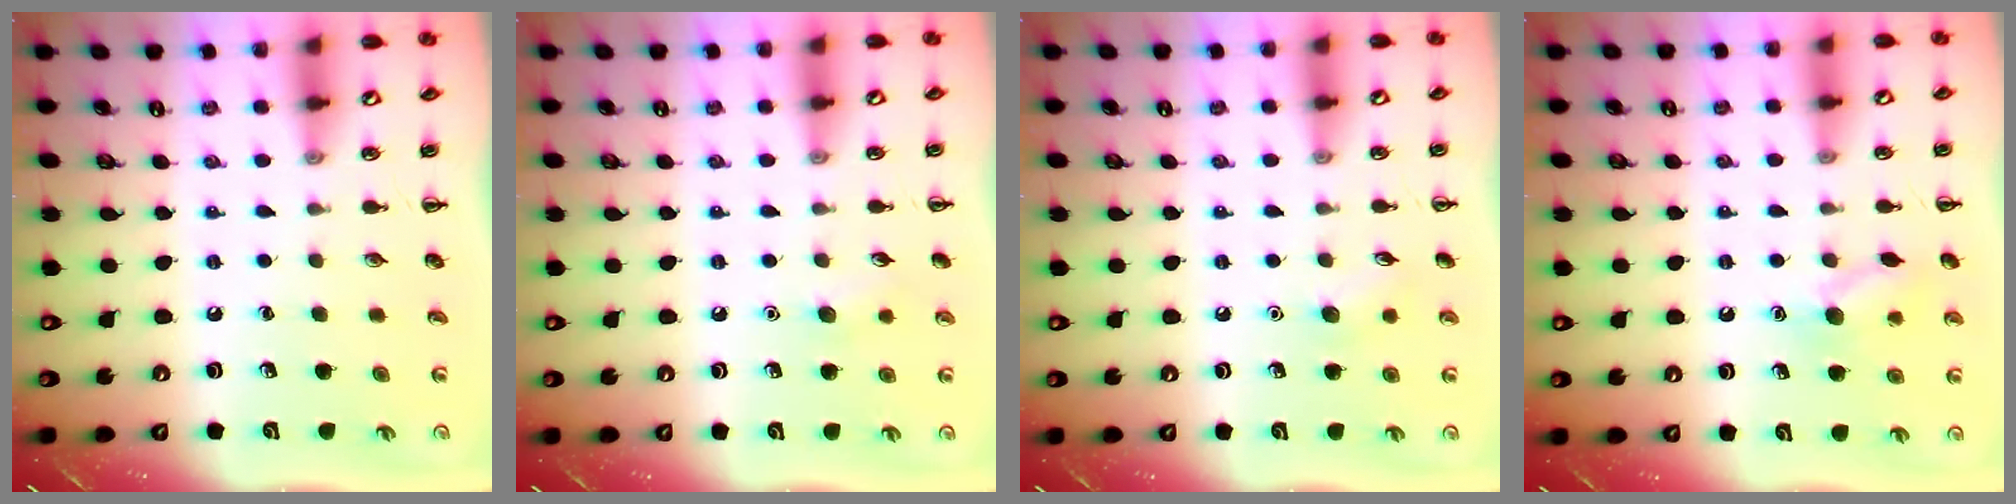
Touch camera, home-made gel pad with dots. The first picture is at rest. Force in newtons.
{"total": 4.9, "press": 4.8, "slide": 1.3}
{"total": 5.9, "press": 5.7, "slide": 1.4}
{"total": 9.4, "press": 9.3, "slide": 1.5}